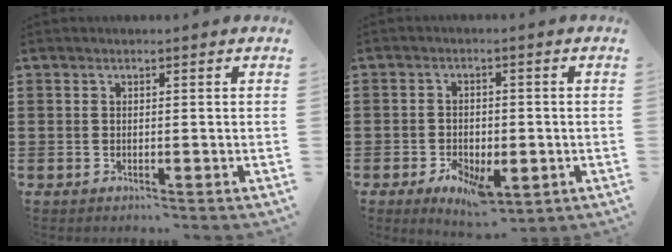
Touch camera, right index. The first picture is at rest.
{"total": 4.9, "force": [-2.1, 2.6, 3.5], "torque": [-0.059, 0.009, -0.035]}